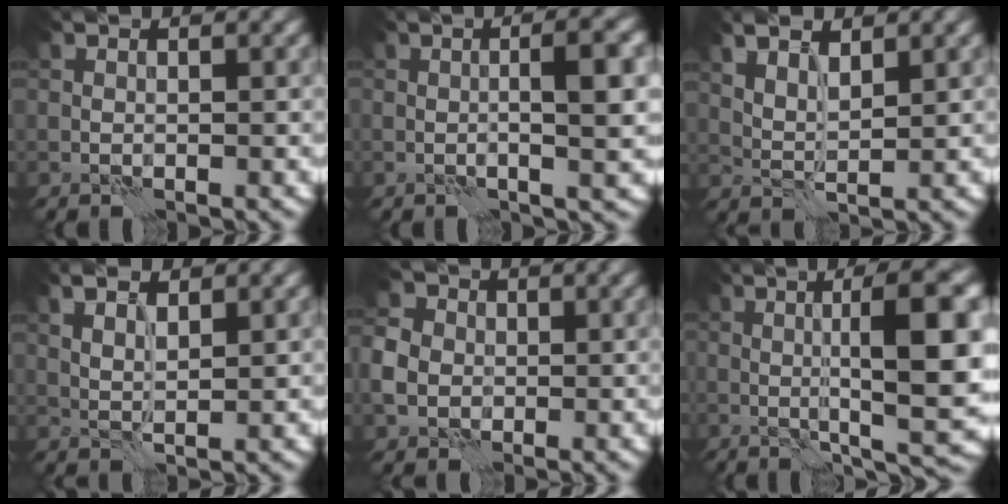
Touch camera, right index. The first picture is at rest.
{"total": 5.9, "force": [0.1, 1.6, 5.7], "torque": [-0.070, 0.011, -0.002]}
{"total": 3.6, "force": [2.1, 1.5, 2.5], "torque": [-0.046, 0.007, 0.033]}
{"total": 2.7, "force": [1.4, 1.1, 2.0], "torque": [-0.037, 0.001, 0.029]}
{"total": 4.8, "force": [-0.3, 4.3, 2.2], "torque": [-0.059, 0.005, -0.006]}
{"total": 11.0, "force": [0.6, 2.4, 10.8], "torque": [-0.141, 0.009, 0.010]}